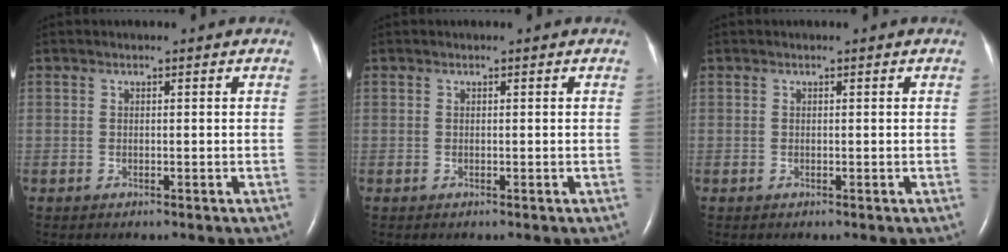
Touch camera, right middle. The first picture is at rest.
{"total": 0.0}
{"total": 0.0}